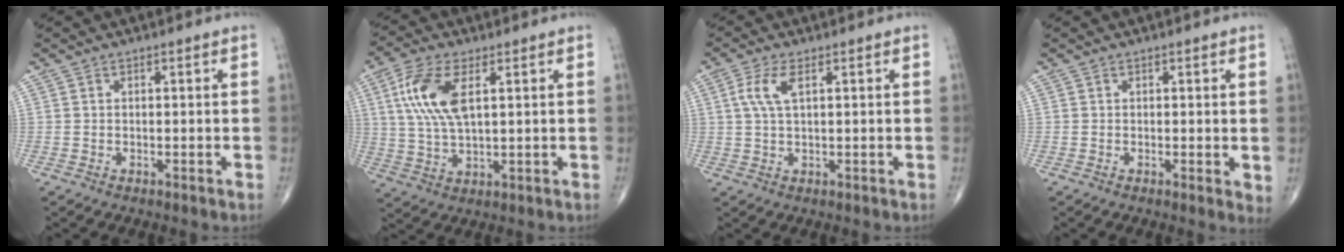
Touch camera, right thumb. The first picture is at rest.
{"total": 11.1, "force": [3.3, 4.9, 9.4], "torque": [-0.205, -0.002, 0.068]}
{"total": 4.7, "force": [1.5, 1.8, 4.1], "torque": [-0.101, 0.005, 0.030]}
{"total": 2.0, "force": [0.3, 0.7, 1.8], "torque": [-0.024, -0.008, 0.001]}